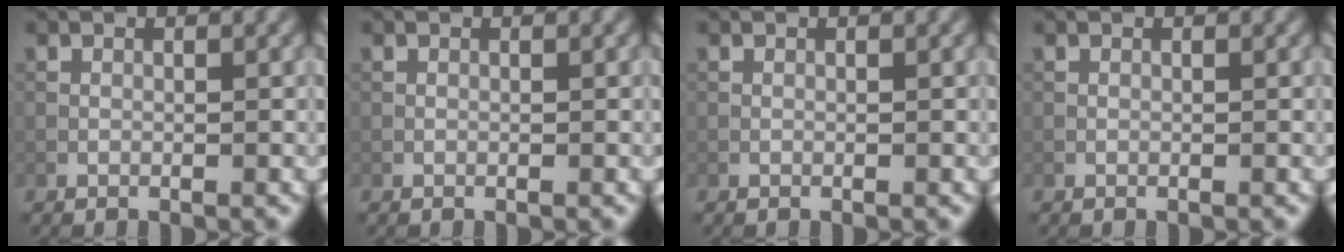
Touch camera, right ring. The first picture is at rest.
{"total": 0.0}
{"total": 0.0}
{"total": 0.0}